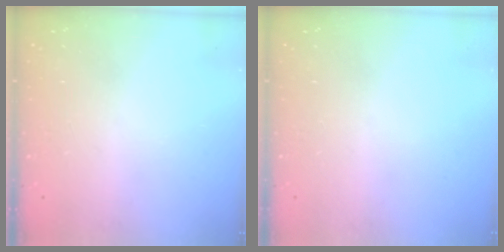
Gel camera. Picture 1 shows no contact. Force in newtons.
{"total": 0.0}